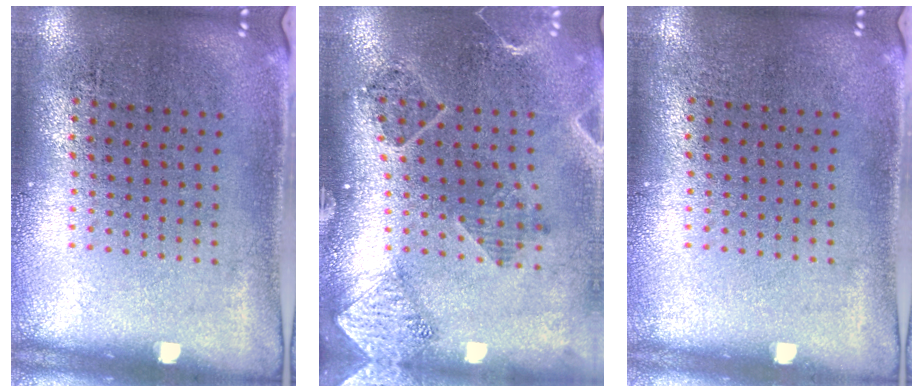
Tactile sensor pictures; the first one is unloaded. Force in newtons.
{"total": 1.5, "press": 1.5, "slide": 0.2}
{"total": 0.0}